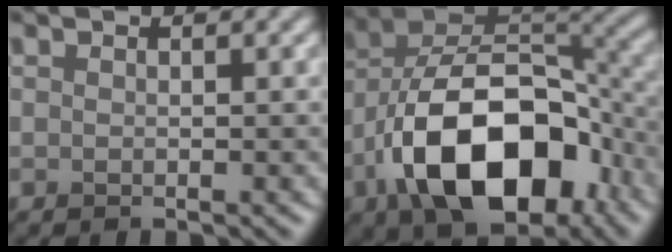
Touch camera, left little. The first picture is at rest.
{"total": 14.0, "force": [-6.4, 7.5, 10.0], "torque": [-0.162, 0.000, -0.120]}